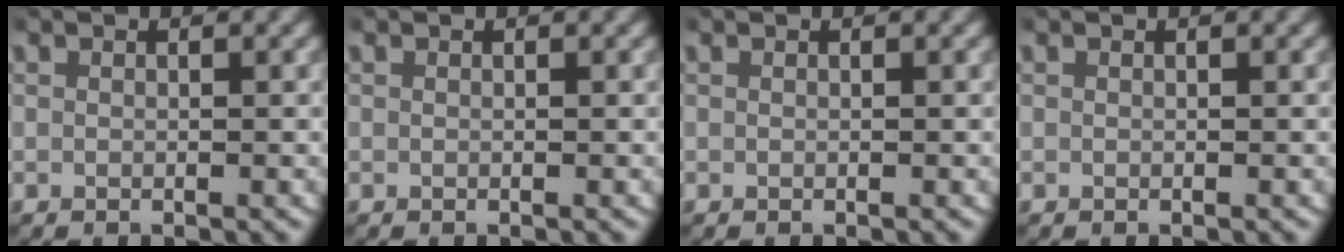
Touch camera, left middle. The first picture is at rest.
{"total": 0.0}
{"total": 0.0}
{"total": 0.0}